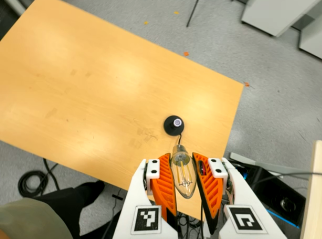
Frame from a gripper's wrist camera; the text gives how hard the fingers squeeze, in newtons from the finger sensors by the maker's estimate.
{"total": 19.5, "left": 20.9, "right": 18.1}